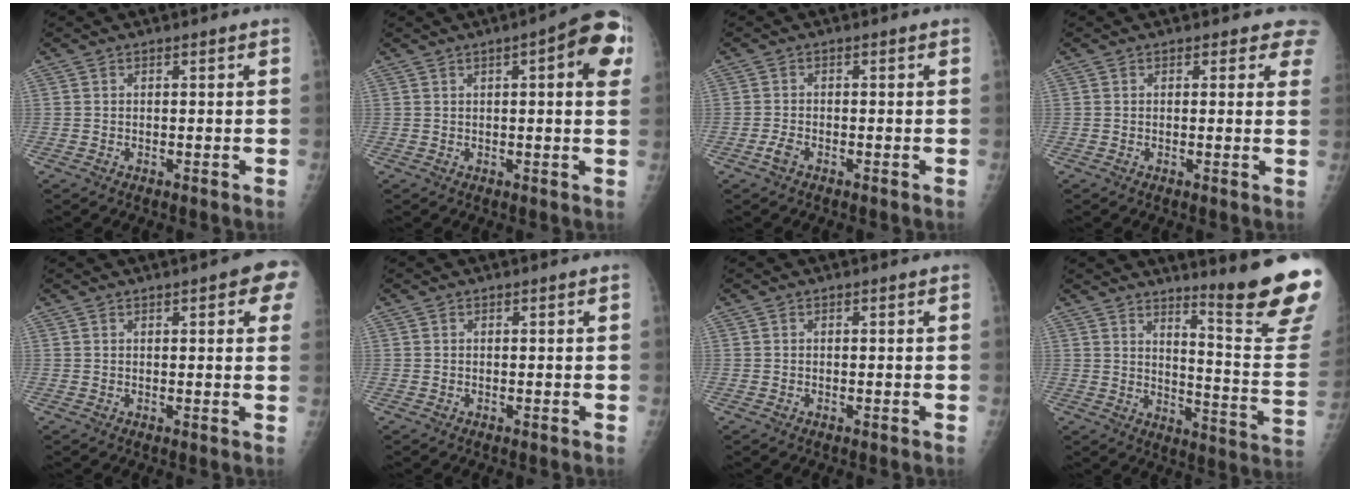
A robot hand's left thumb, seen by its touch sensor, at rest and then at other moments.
{"total": 10.1, "force": [3.1, 2.6, 9.2], "torque": [-0.097, 0.007, 0.029]}
{"total": 1.7, "force": [-1.2, 0.8, 0.9], "torque": [-0.024, 0.001, -0.025]}
{"total": 3.7, "force": [3.1, 1.9, 0.8], "torque": [0.030, -0.013, 0.015]}
{"total": 6.0, "force": [2.6, 1.6, 5.1], "torque": [-0.041, -0.001, 0.024]}
{"total": 0.0}
{"total": 0.0}
{"total": 17.5, "force": [13.9, -0.3, 10.6], "torque": [-0.117, -0.156, 0.185]}